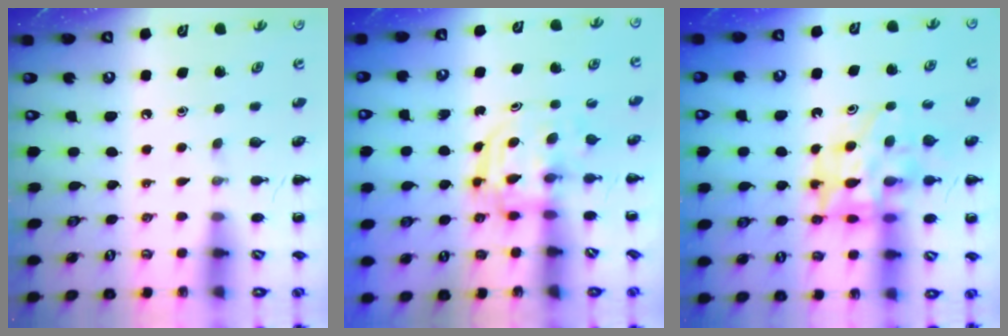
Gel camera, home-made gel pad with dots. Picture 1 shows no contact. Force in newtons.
{"total": 2.9, "press": 2.9, "slide": 0.3}
{"total": 13.9, "press": 13.4, "slide": 3.8}